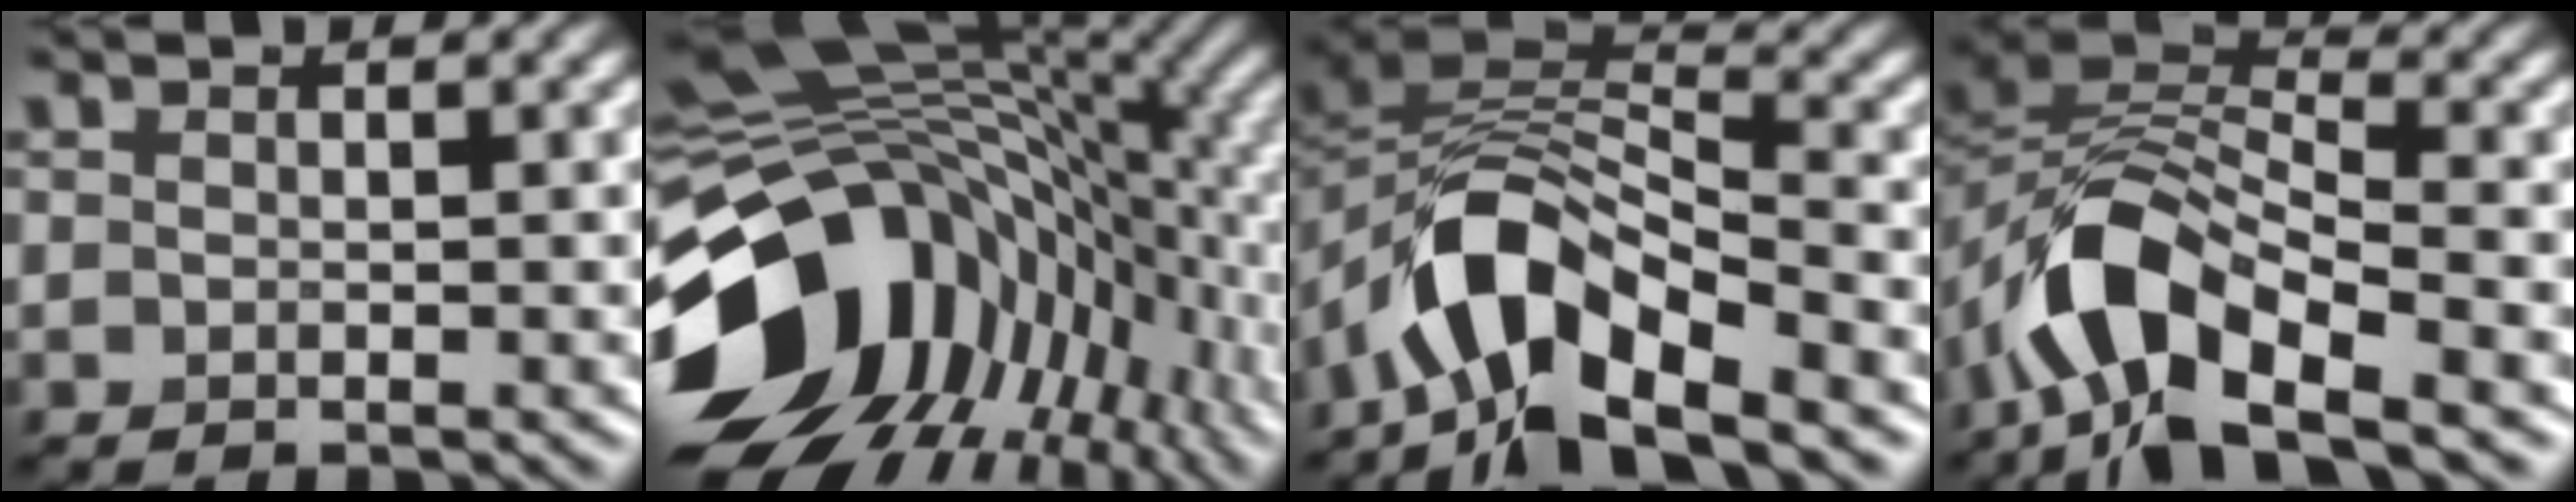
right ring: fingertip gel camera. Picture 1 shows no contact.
{"total": 16.2, "force": [-4.7, 11.7, 10.1], "torque": [-0.191, -0.012, -0.084]}
{"total": 10.1, "force": [-5.6, 4.6, 7.0], "torque": [-0.110, 0.013, -0.112]}
{"total": 9.8, "force": [-5.4, 4.7, 6.7], "torque": [-0.113, 0.011, -0.108]}